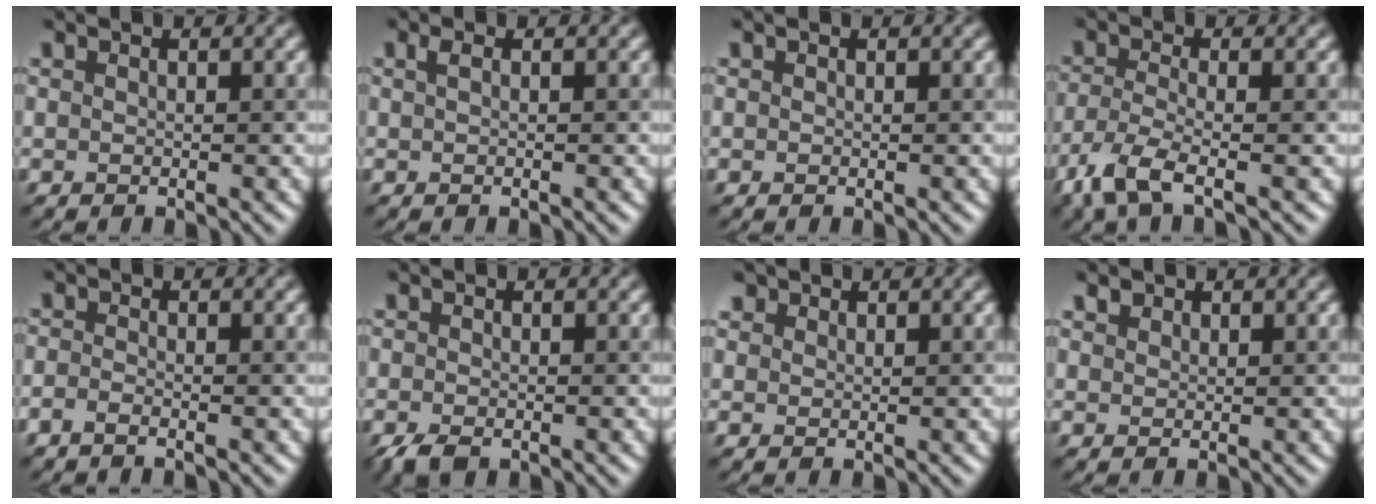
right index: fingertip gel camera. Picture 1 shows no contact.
{"total": 0.9, "force": [0.3, 0.2, 0.8], "torque": [-0.016, 0.007, 0.005]}
{"total": 0.0}
{"total": 4.5, "force": [-2.9, 1.1, 3.2], "torque": [-0.082, -0.016, -0.067]}
{"total": 1.2, "force": [-1.0, 0.2, 0.7], "torque": [-0.018, -0.005, -0.024]}
{"total": 2.1, "force": [-1.4, 1.0, 1.2], "torque": [-0.027, -0.004, -0.029]}
{"total": 1.4, "force": [1.1, 0.8, 0.2], "torque": [-0.003, 0.002, 0.015]}
{"total": 1.0, "force": [0.9, 0.5, 0.1], "torque": [-0.003, 0.003, 0.017]}